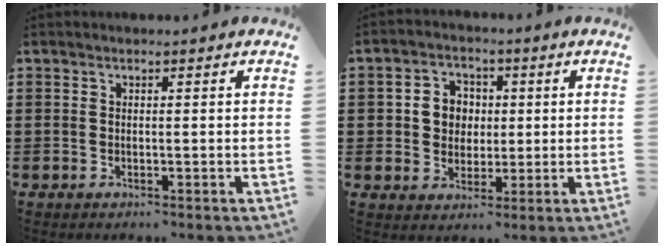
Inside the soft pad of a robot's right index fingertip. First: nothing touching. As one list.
[{"total": 5.3, "force": [0.3, 4.9, 1.9], "torque": [-0.048, 0.013, 0.000]}]